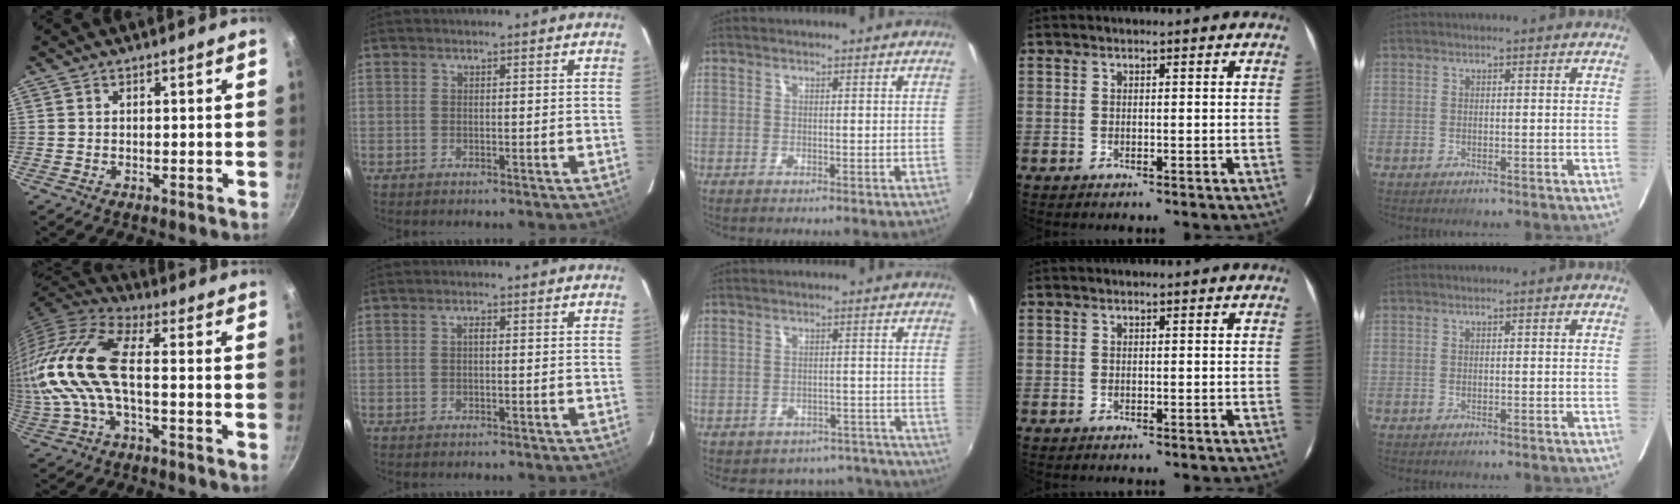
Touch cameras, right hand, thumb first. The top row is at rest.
{"thumb": {"total": 18.8, "force": [-0.8, 8.2, 16.9], "torque": [-0.365, 0.017, -0.031]}, "index": {"total": 0.9, "force": [0.0, 0.4, 0.8], "torque": [-0.014, 0.005, -0.002]}, "middle": {"total": 15.9, "force": [-14.3, 6.1, 3.3], "torque": [-0.069, 0.033, -0.162]}}